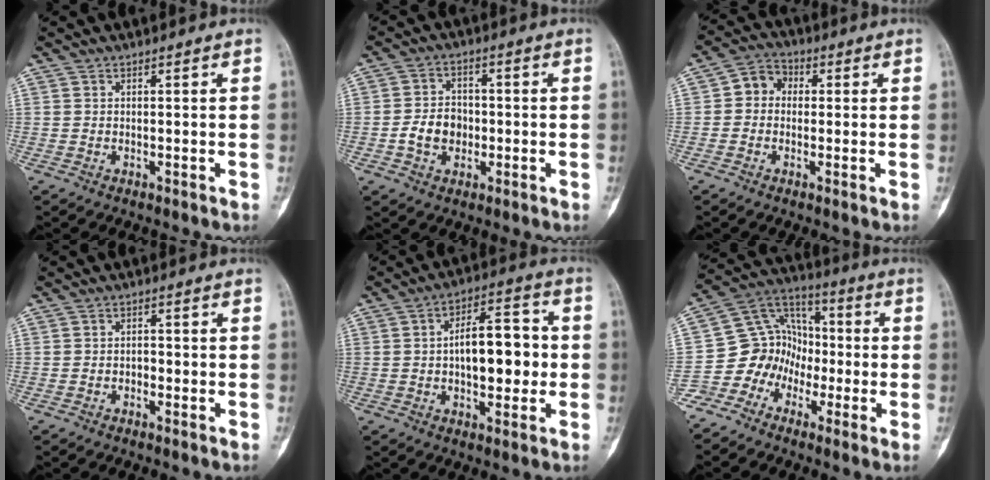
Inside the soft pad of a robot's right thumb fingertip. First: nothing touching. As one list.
[{"total": 6.7, "force": [-1.4, 5.2, 4.0], "torque": [-0.051, 0.018, -0.028]}, {"total": 5.4, "force": [0.1, 4.6, 2.7], "torque": [-0.023, 0.019, -0.012]}, {"total": 1.7, "force": [-0.7, 1.2, 1.0], "torque": [-0.009, 0.008, -0.015]}, {"total": 12.3, "force": [-0.3, 6.2, 10.6], "torque": [-0.134, 0.026, -0.008]}, {"total": 12.0, "force": [-4.7, 10.4, 3.6], "torque": [-0.019, 0.081, -0.096]}]